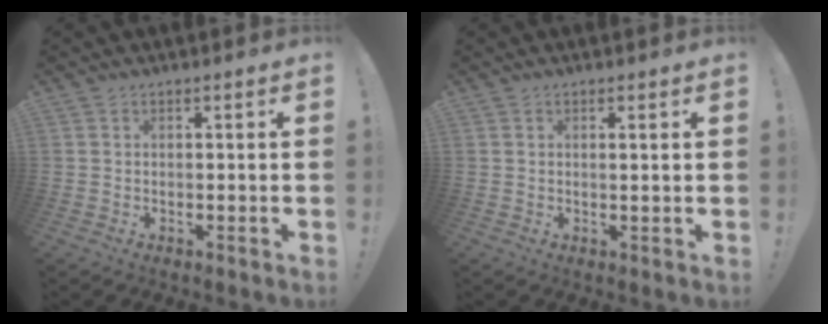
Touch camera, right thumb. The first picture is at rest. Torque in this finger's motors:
{"motor_torque": [-0.18, -0.44, 0.02, 0.21, -0.01]}